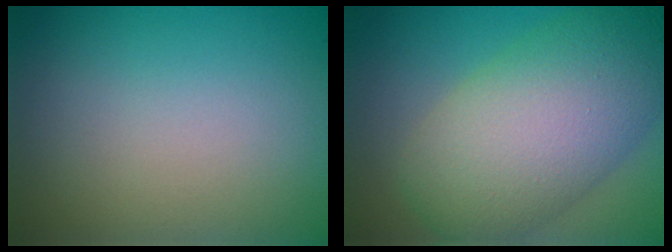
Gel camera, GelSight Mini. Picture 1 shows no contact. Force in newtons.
{"total": 9.7, "press": 9.7, "slide": 0.4}